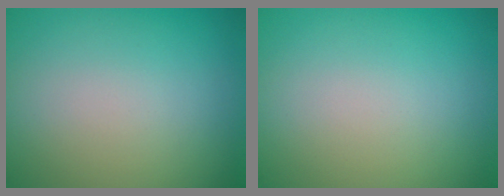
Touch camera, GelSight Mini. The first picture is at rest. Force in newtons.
{"total": 0.0}